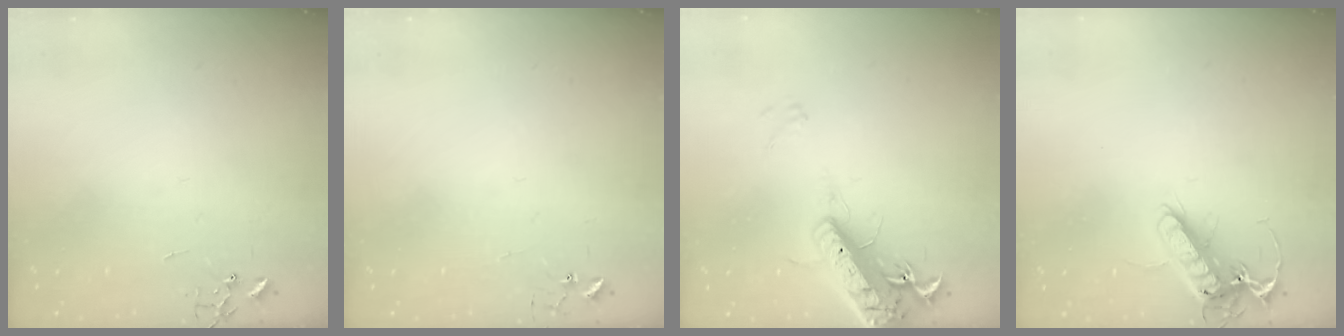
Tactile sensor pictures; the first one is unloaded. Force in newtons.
{"total": 4.8, "press": 4.8, "slide": 0.2}
{"total": 19.0, "press": 18.7, "slide": 3.7}
{"total": 14.4, "press": 14.2, "slide": 2.2}